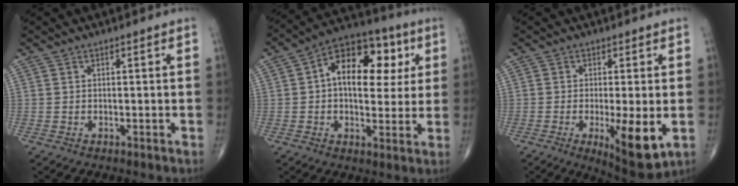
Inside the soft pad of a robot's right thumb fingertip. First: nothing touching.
{"total": 16.4, "force": [3.6, 9.9, 12.5], "torque": [-0.153, 0.017, 0.046]}
{"total": 9.8, "force": [-2.3, 2.6, 9.2], "torque": [-0.137, -0.025, -0.028]}